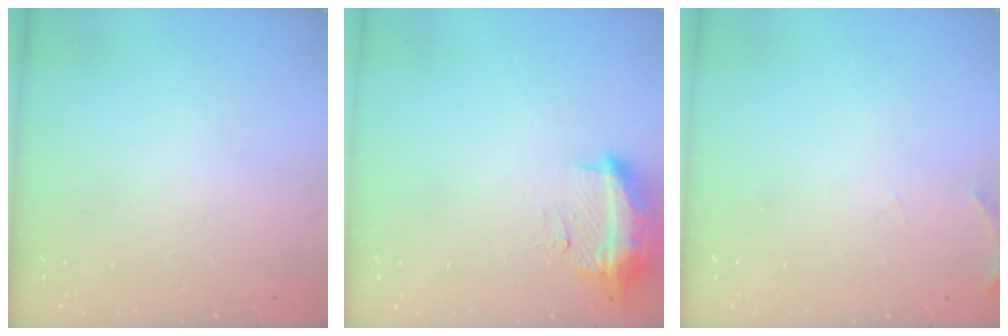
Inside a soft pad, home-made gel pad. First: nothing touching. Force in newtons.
{"total": 11.3, "press": 10.3, "slide": 4.7}
{"total": 5.6, "press": 5.4, "slide": 1.3}